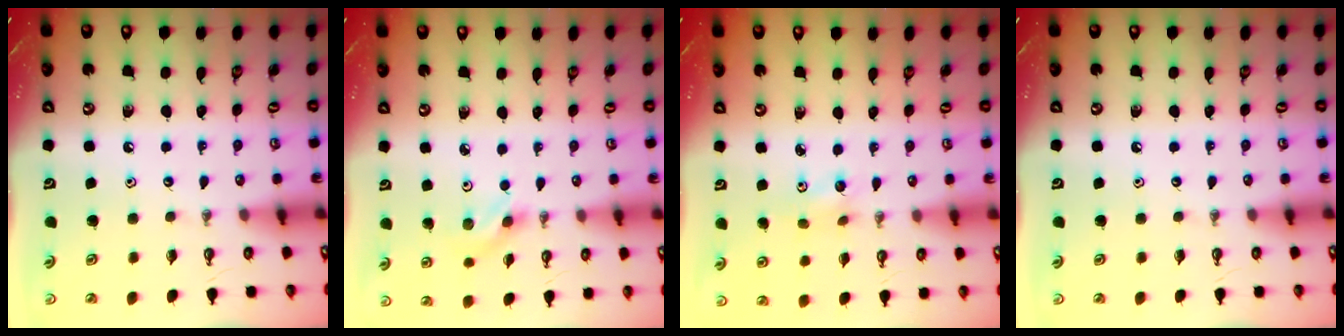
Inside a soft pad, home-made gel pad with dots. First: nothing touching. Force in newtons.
{"total": 2.6, "press": 2.3, "slide": 1.1}
{"total": 6.2, "press": 5.5, "slide": 2.9}
{"total": 0.0}